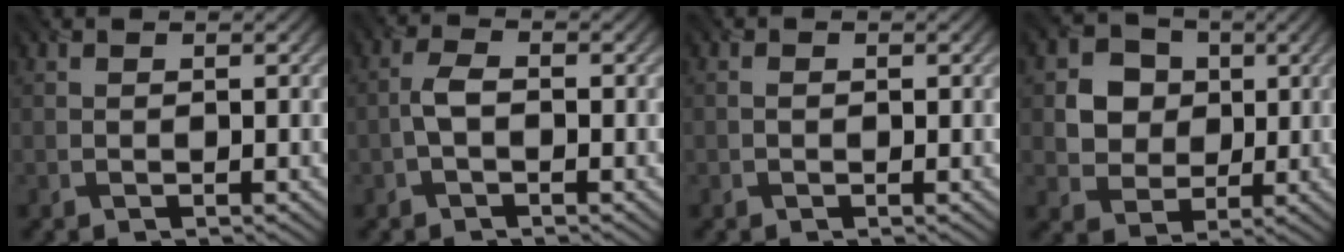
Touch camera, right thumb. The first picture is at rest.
{"total": 2.4, "force": [-0.6, 1.2, 2.0], "torque": [-0.047, 0.007, -0.017]}
{"total": 0.6, "force": [-0.1, 0.5, 0.4], "torque": [-0.007, -0.001, -0.001]}
{"total": 6.4, "force": [1.1, 5.7, 2.8], "torque": [-0.076, 0.003, 0.007]}